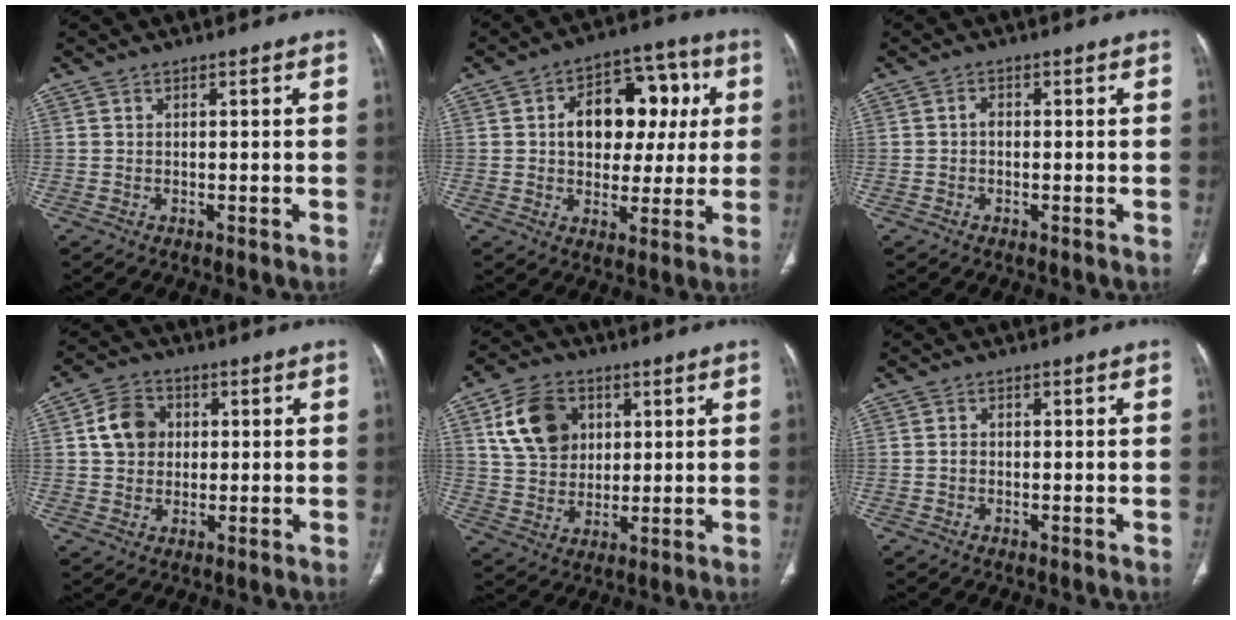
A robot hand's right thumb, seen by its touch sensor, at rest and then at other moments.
{"total": 15.4, "force": [2.6, 10.9, 10.7], "torque": [-0.097, 0.027, 0.038]}
{"total": 1.1, "force": [-0.2, 0.8, 0.7], "torque": [-0.008, 0.003, -0.008]}
{"total": 7.6, "force": [1.3, 6.3, 4.0], "torque": [-0.054, 0.005, 0.019]}
{"total": 12.2, "force": [4.2, 9.4, 6.6], "torque": [-0.095, -0.005, 0.079]}
{"total": 0.9, "force": [-0.2, 0.8, 0.4], "torque": [-0.001, 0.004, -0.004]}